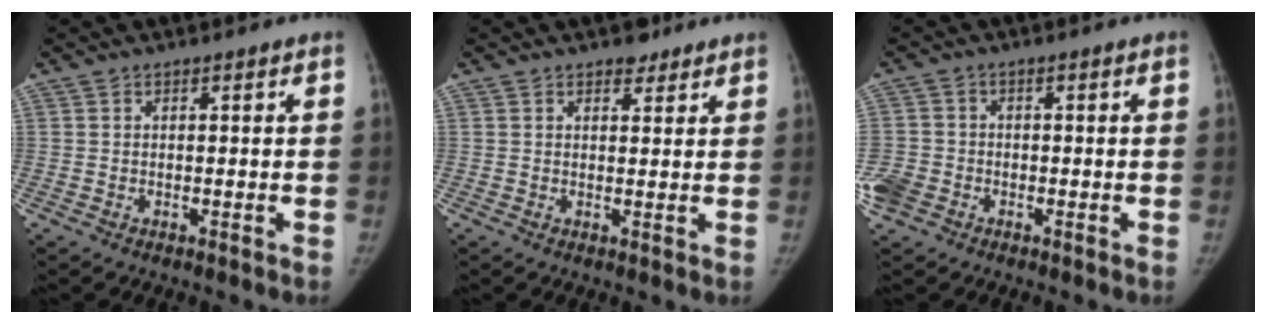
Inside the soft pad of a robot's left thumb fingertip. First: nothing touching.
{"total": 2.7, "force": [2.0, 1.5, 0.9], "torque": [0.004, -0.011, 0.025]}
{"total": 6.9, "force": [-2.7, 5.8, 2.7], "torque": [-0.074, 0.013, -0.048]}